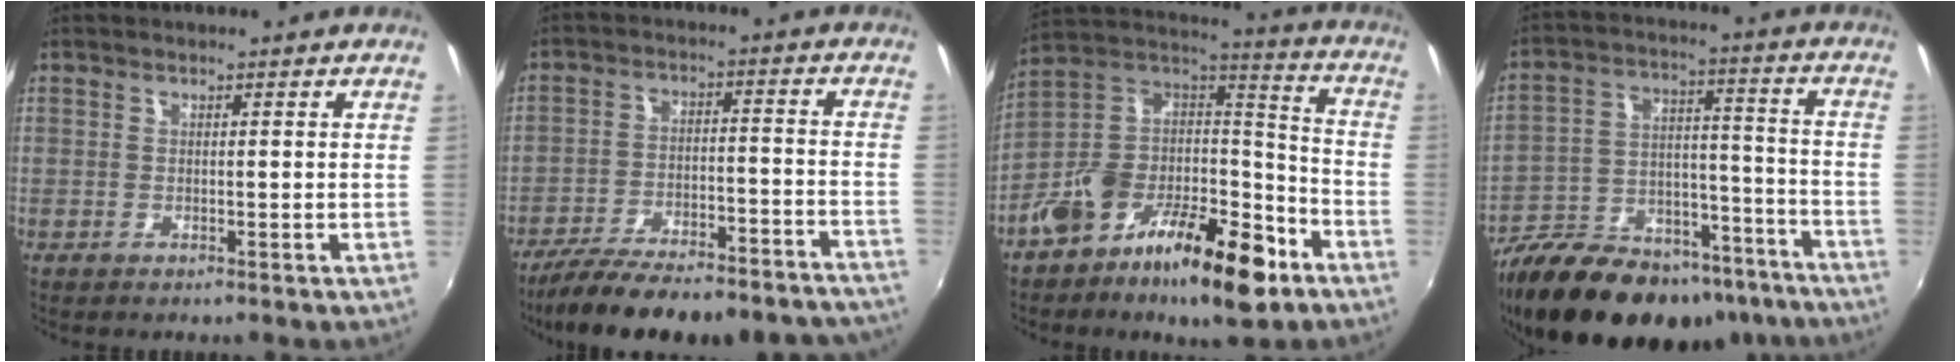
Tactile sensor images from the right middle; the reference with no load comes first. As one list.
[{"total": 25.4, "force": [-22.2, 5.9, 10.9], "torque": [-0.190, -0.018, -0.292]}, {"total": 20.7, "force": [-11.9, 9.2, 14.3], "torque": [-0.240, 0.023, -0.201]}, {"total": 28.9, "force": [-21.7, 12.6, 14.3], "torque": [-0.267, 0.010, -0.304]}]